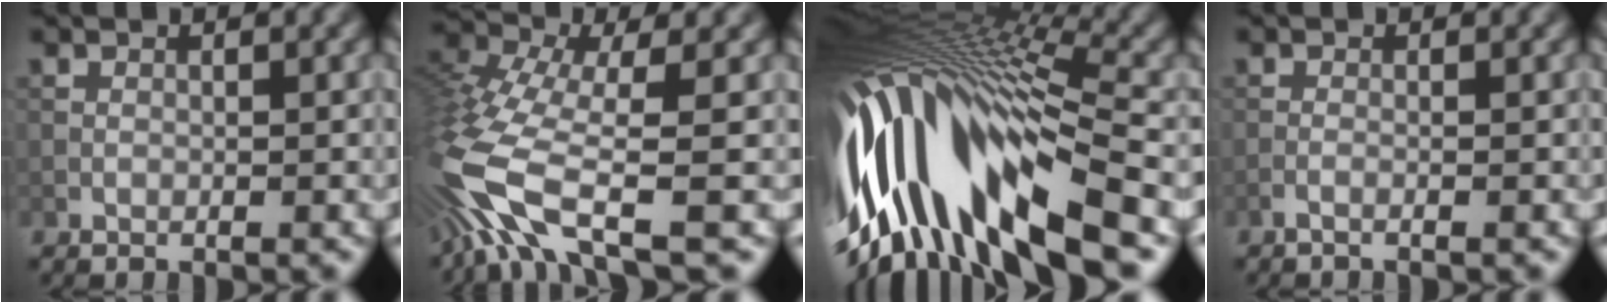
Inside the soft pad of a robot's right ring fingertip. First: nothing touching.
{"total": 10.3, "force": [-4.9, 3.4, 8.4], "torque": [-0.191, -0.004, -0.102]}
{"total": 16.4, "force": [-4.1, 6.2, 14.6], "torque": [-0.283, -0.010, -0.061]}
{"total": 0.8, "force": [-0.6, 0.2, 0.6], "torque": [-0.006, 0.001, -0.016]}